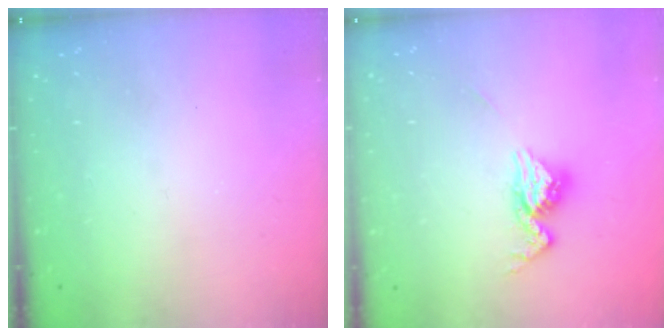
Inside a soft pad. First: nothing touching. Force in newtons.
{"total": 12.4, "press": 12.3, "slide": 1.0}